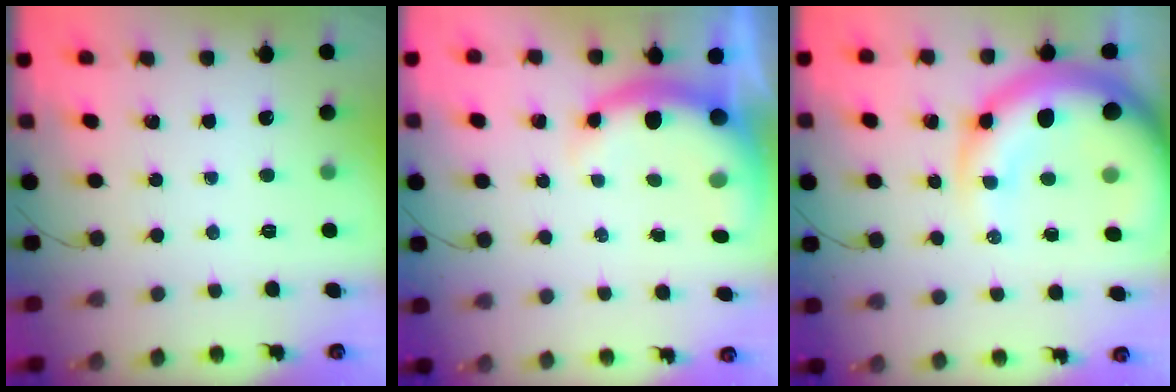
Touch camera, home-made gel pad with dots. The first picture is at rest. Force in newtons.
{"total": 7.9, "press": 7.8, "slide": 1.5}
{"total": 16.3, "press": 15.6, "slide": 4.7}